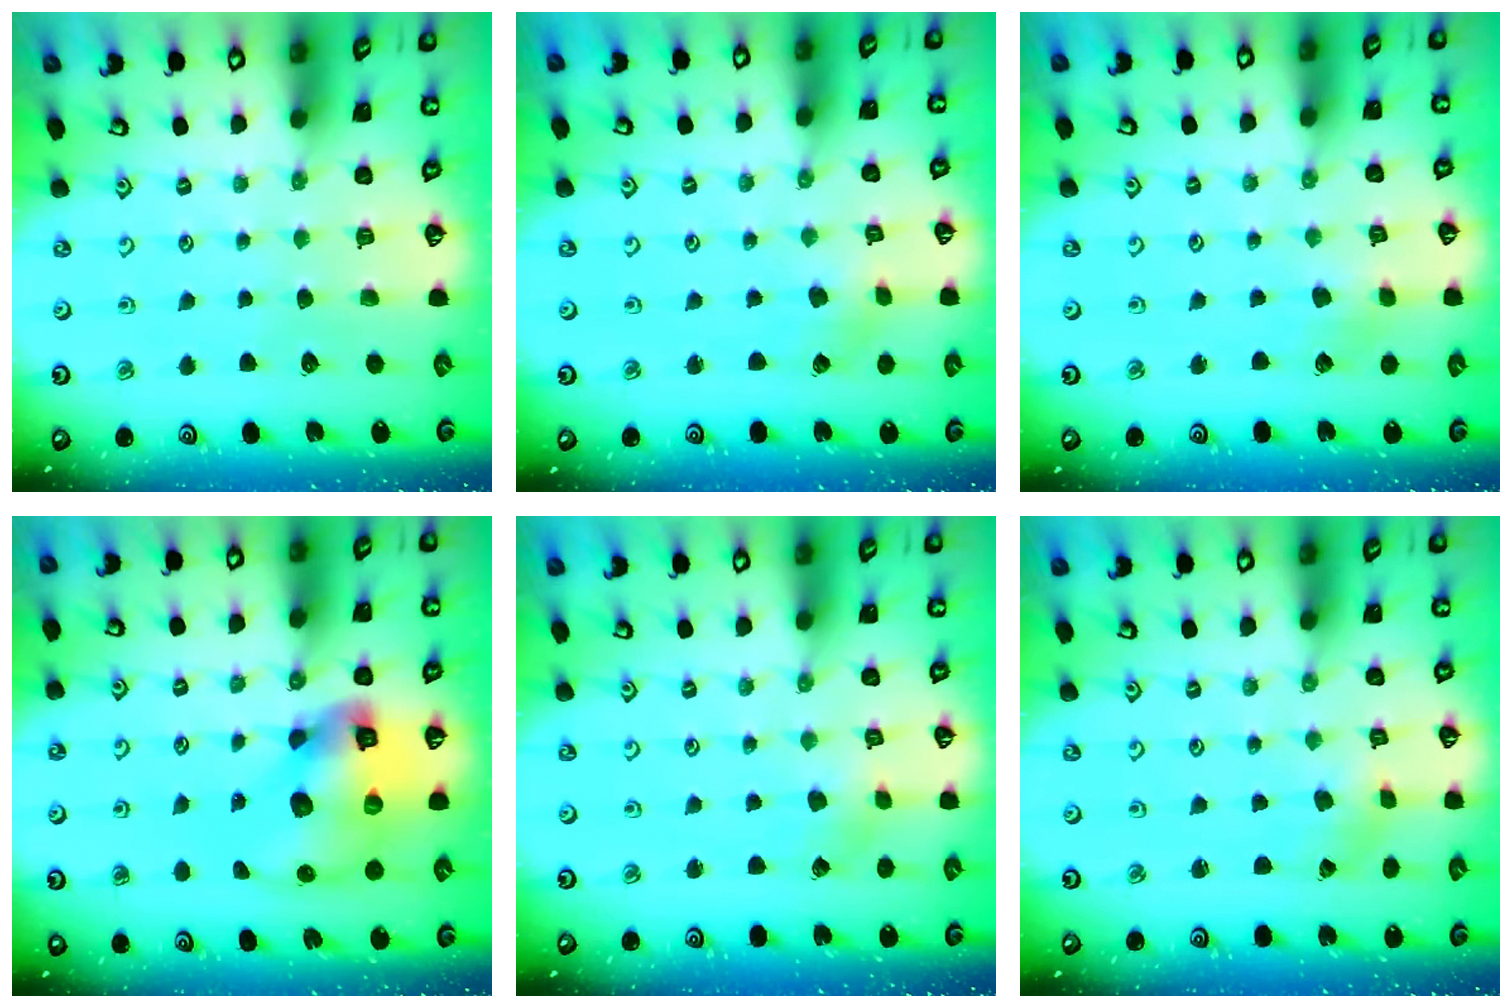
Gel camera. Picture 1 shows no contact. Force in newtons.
{"total": 1.3, "press": 1.3, "slide": 0.1}
{"total": 2.9, "press": 2.9, "slide": 0.3}
{"total": 15.0, "press": 14.8, "slide": 2.3}
{"total": 2.0, "press": 2.0, "slide": 0.1}
{"total": 0.7, "press": 0.7, "slide": 0.1}